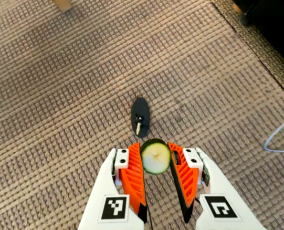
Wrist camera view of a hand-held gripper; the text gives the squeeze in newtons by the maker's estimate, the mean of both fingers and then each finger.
{"total": 10.0, "left": 9.8, "right": 10.2}